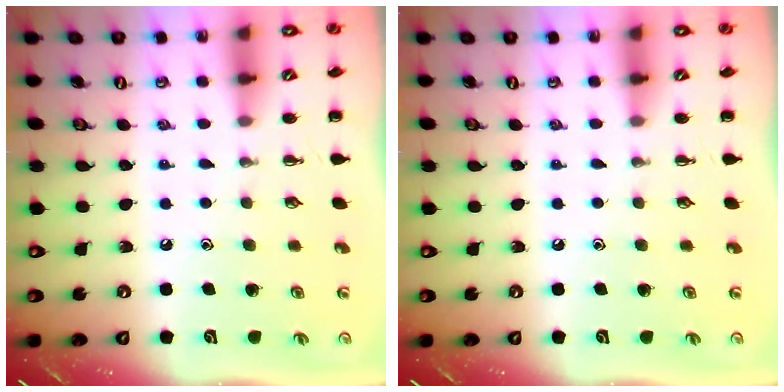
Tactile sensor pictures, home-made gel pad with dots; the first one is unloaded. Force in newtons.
{"total": 0.0}